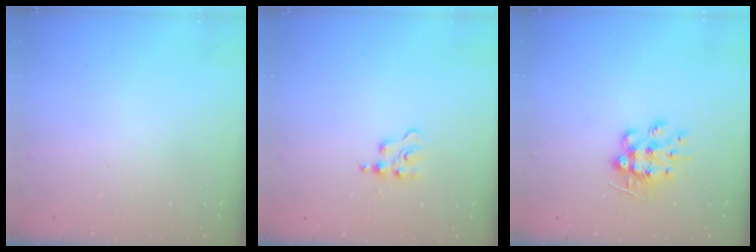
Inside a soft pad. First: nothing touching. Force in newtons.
{"total": 3.6, "press": 3.6, "slide": 0.4}
{"total": 9.3, "press": 9.3, "slide": 0.7}